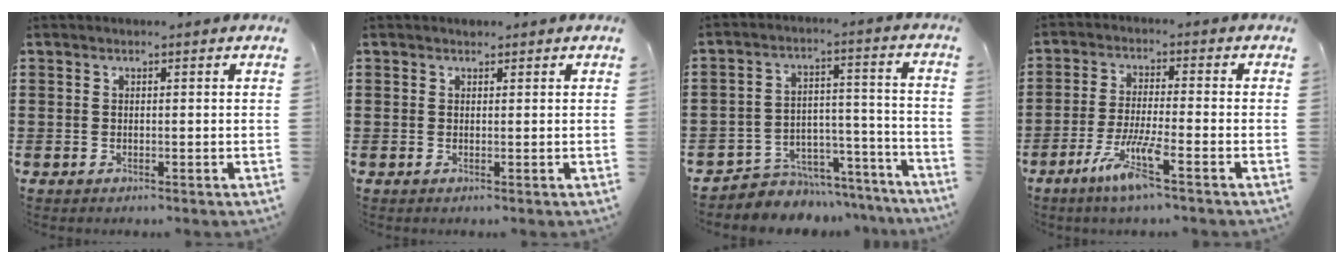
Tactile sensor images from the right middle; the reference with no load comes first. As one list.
[{"total": 0.7, "force": [0.6, 0.5, 0.0], "torque": [0.008, -0.003, 0.009]}, {"total": 5.5, "force": [-5.1, 2.2, 0.1], "torque": [-0.007, 0.023, -0.103]}, {"total": 6.9, "force": [-4.2, 0.5, 5.4], "torque": [-0.113, -0.009, -0.082]}]